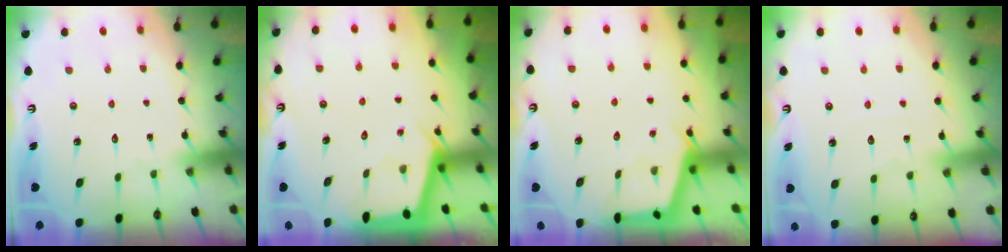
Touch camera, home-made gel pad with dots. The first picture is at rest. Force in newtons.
{"total": 2.3, "press": 2.3, "slide": 0.2}
{"total": 2.9, "press": 2.9, "slide": 0.3}
{"total": 3.7, "press": 3.7, "slide": 0.5}